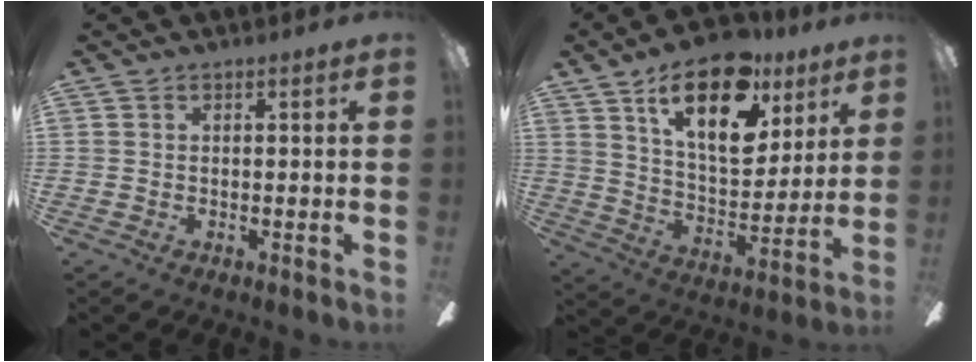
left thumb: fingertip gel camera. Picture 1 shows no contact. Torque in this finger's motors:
{"motor_torque": [0.44, 0.52, 1.23, -1.54, 0.12]}